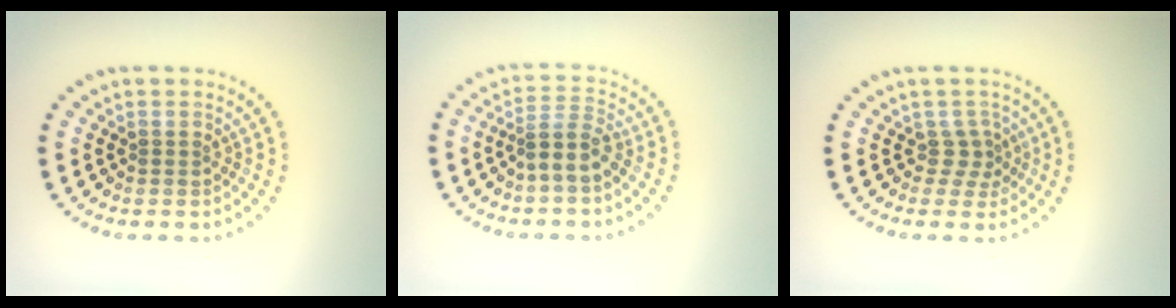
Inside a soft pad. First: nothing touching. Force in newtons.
{"total": 2.8, "press": 2.2, "slide": 1.8}
{"total": 1.9, "press": 1.2, "slide": 1.4}